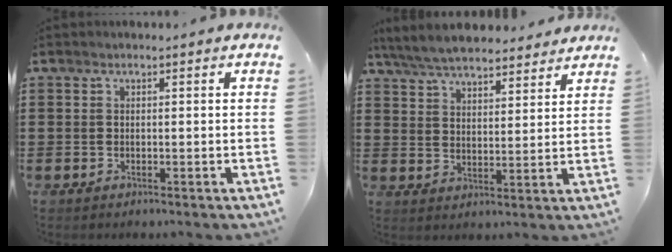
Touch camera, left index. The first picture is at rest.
{"total": 6.2, "force": [5.9, 1.1, 1.5], "torque": [-0.055, -0.021, 0.107]}